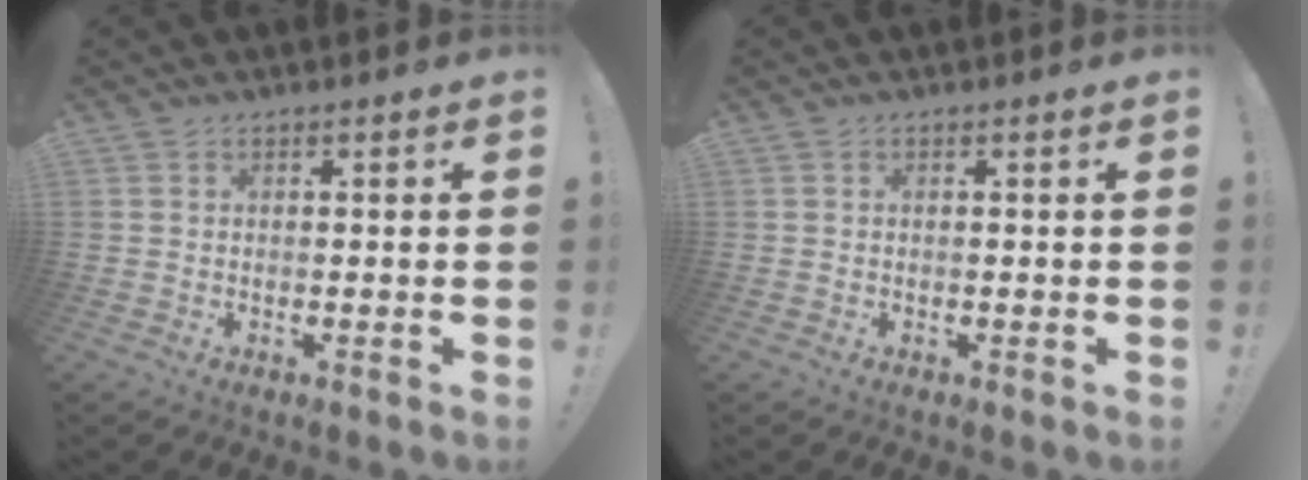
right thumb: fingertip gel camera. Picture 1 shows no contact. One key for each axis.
{"total": 0.0}